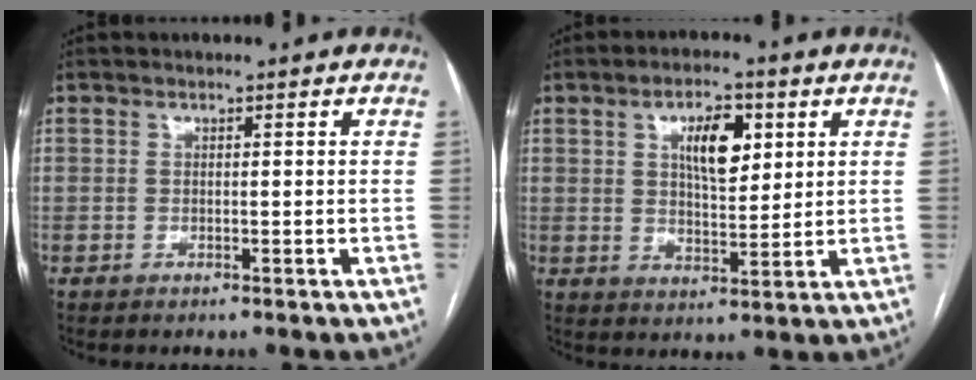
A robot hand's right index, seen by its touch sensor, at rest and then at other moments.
{"total": 7.8, "force": [2.8, 3.2, 6.6], "torque": [-0.108, 0.006, 0.051]}